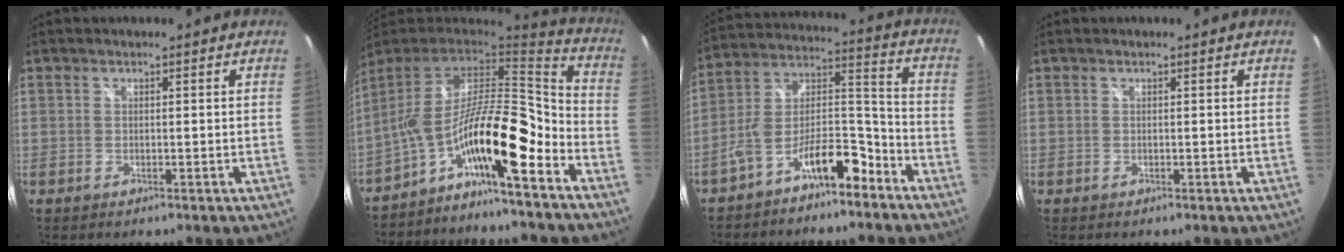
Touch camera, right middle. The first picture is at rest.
{"total": 16.4, "force": [-7.1, 3.4, 14.3], "torque": [-0.233, -0.014, -0.139]}
{"total": 10.8, "force": [-7.1, 4.1, 7.1], "torque": [-0.130, 0.039, -0.115]}
{"total": 0.0}